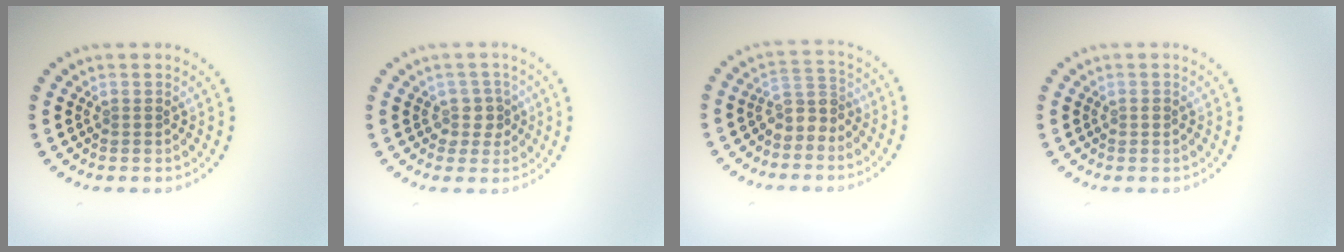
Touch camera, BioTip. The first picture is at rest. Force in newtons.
{"total": 2.1, "press": 1.7, "slide": 1.2}
{"total": 2.6, "press": 2.1, "slide": 1.6}
{"total": 0.6, "press": 0.6, "slide": 0.2}